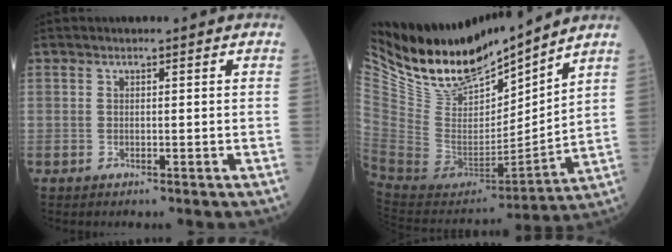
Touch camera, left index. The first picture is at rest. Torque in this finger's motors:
{"motor_torque": [0.97, -1.16, 0.05, 0.00]}